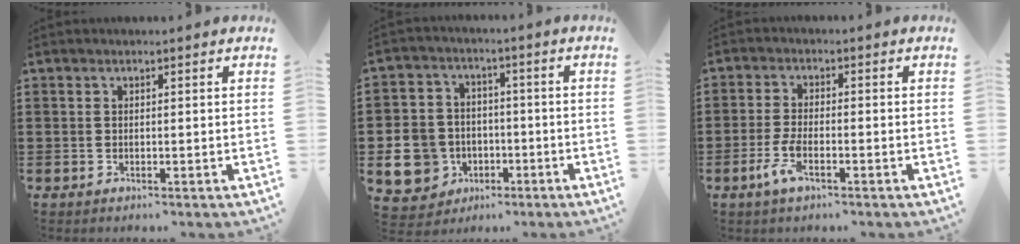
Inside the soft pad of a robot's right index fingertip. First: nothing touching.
{"total": 9.2, "force": [-2.7, 8.2, 3.2], "torque": [-0.123, 0.012, -0.050]}
{"total": 4.2, "force": [-2.1, 1.3, 3.5], "torque": [-0.085, -0.006, -0.046]}